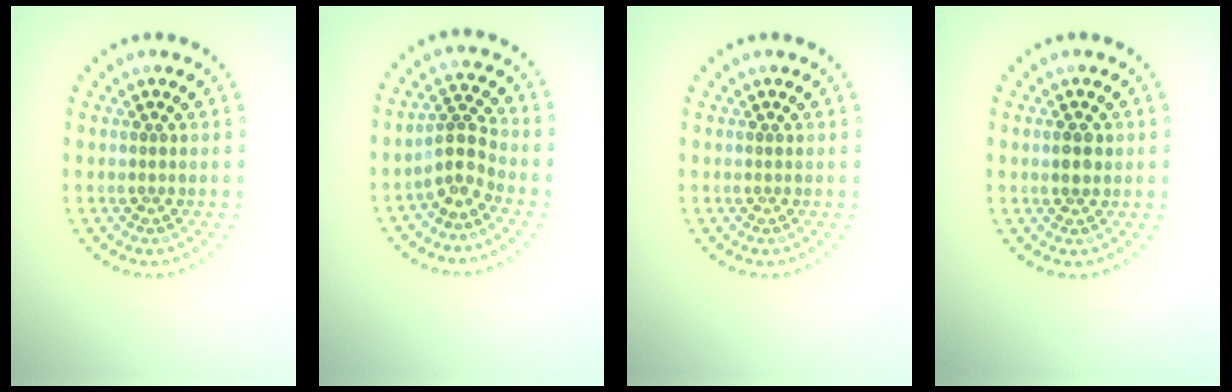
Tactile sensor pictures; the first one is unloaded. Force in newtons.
{"total": 2.9, "press": 2.1, "slide": 2.0}
{"total": 0.0}
{"total": 1.6, "press": 1.6, "slide": 0.3}